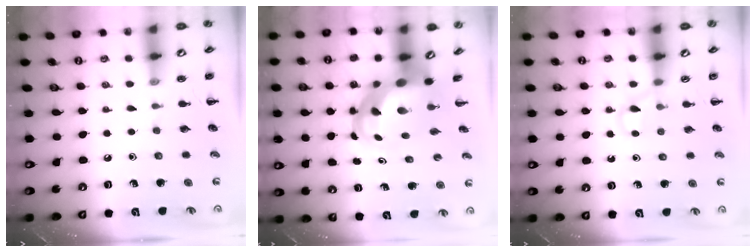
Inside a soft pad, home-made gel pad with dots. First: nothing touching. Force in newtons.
{"total": 7.4, "press": 7.1, "slide": 1.9}
{"total": 4.7, "press": 4.5, "slide": 1.2}